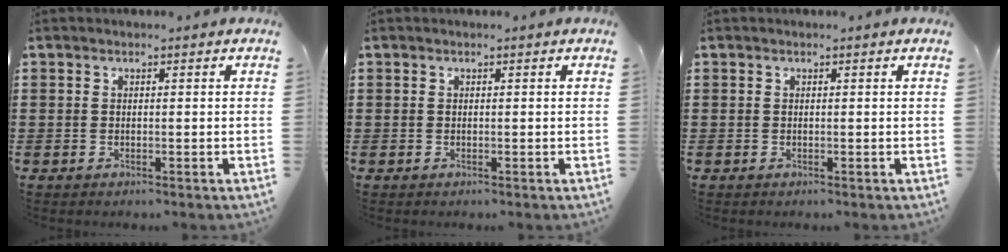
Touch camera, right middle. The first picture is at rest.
{"total": 0.0}
{"total": 0.0}